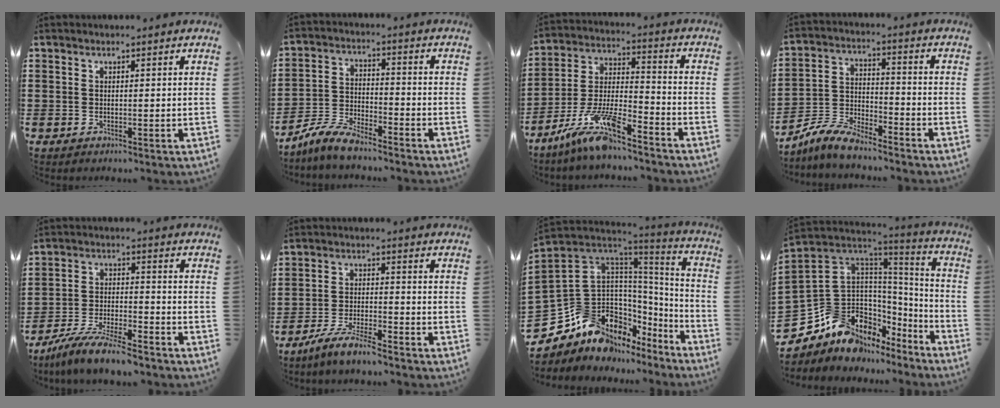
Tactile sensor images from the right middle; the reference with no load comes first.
{"total": 6.1, "force": [-5.6, 1.0, 2.2], "torque": [-0.063, 0.000, -0.114]}
{"total": 11.1, "force": [-8.9, 1.8, 6.3], "torque": [-0.141, 0.007, -0.178]}
{"total": 6.6, "force": [-6.1, 1.4, 2.2], "torque": [-0.060, 0.006, -0.124]}
{"total": 7.7, "force": [-7.1, 0.5, 3.0], "torque": [-0.068, 0.000, -0.138]}
{"total": 5.6, "force": [-4.9, 0.4, 2.6], "torque": [-0.062, -0.008, -0.097]}
{"total": 13.1, "force": [-7.9, 9.3, 4.8], "torque": [-0.155, -0.021, -0.136]}
{"total": 11.2, "force": [-6.9, 8.3, 3.2], "torque": [-0.120, -0.020, -0.126]}